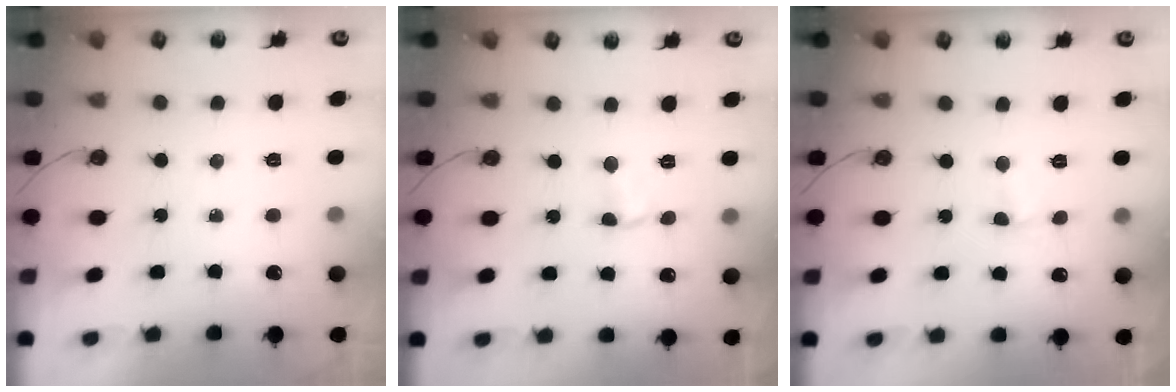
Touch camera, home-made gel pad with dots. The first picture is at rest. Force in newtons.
{"total": 1.9, "press": 1.9, "slide": 0.3}
{"total": 1.6, "press": 1.3, "slide": 0.9}